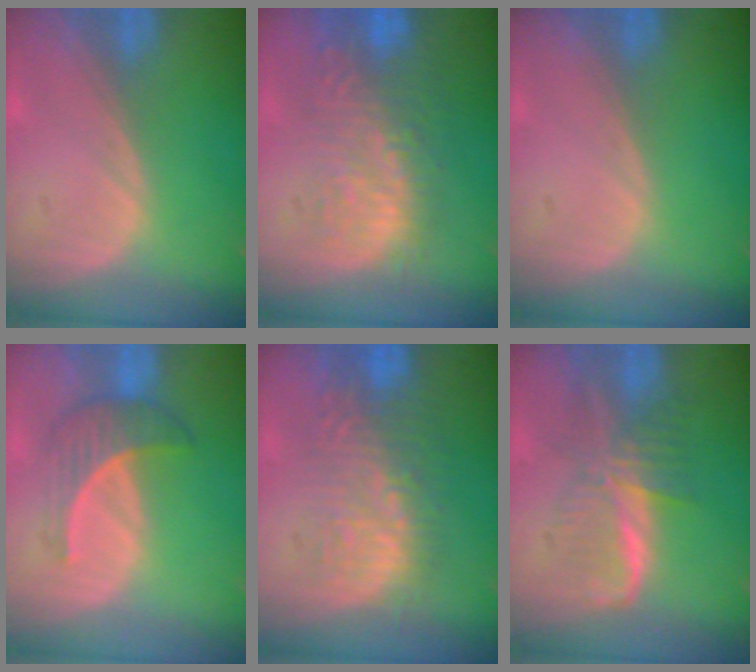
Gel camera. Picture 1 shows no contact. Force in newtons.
{"total": 10.5, "press": 9.5, "slide": 4.4}
{"total": 0.0}
{"total": 4.5, "press": 4.4, "slide": 0.8}
{"total": 9.0, "press": 8.8, "slide": 1.6}
{"total": 6.1, "press": 6.1, "slide": 0.4}